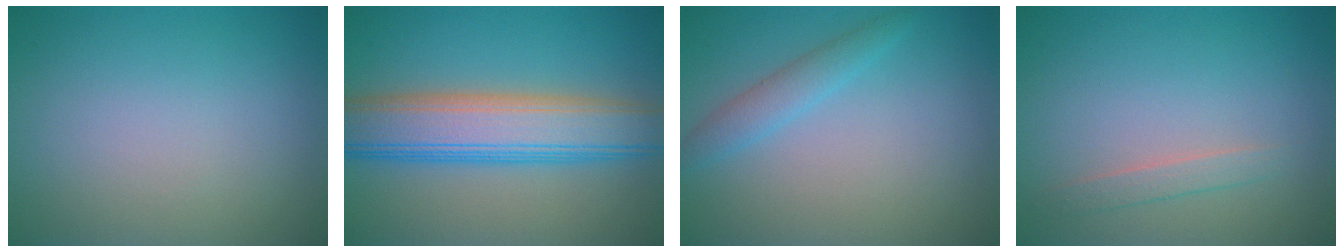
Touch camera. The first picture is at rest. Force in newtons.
{"total": 8.4, "press": 8.4, "slide": 0.0}
{"total": 2.0, "press": 2.0, "slide": 0.2}
{"total": 1.3, "press": 1.3, "slide": 0.1}